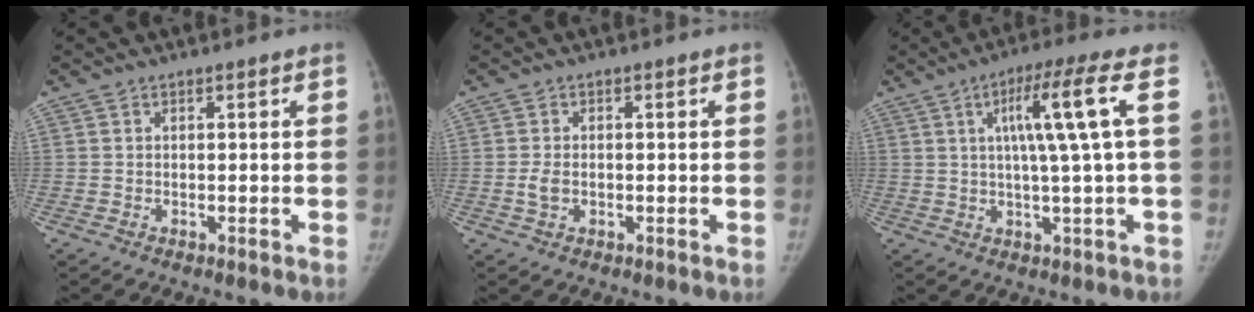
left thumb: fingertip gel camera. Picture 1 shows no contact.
{"total": 2.5, "force": [-0.4, 1.7, 1.7], "torque": [-0.031, 0.005, -0.008]}
{"total": 10.1, "force": [2.1, -0.7, 9.8], "torque": [-0.183, 0.007, 0.033]}